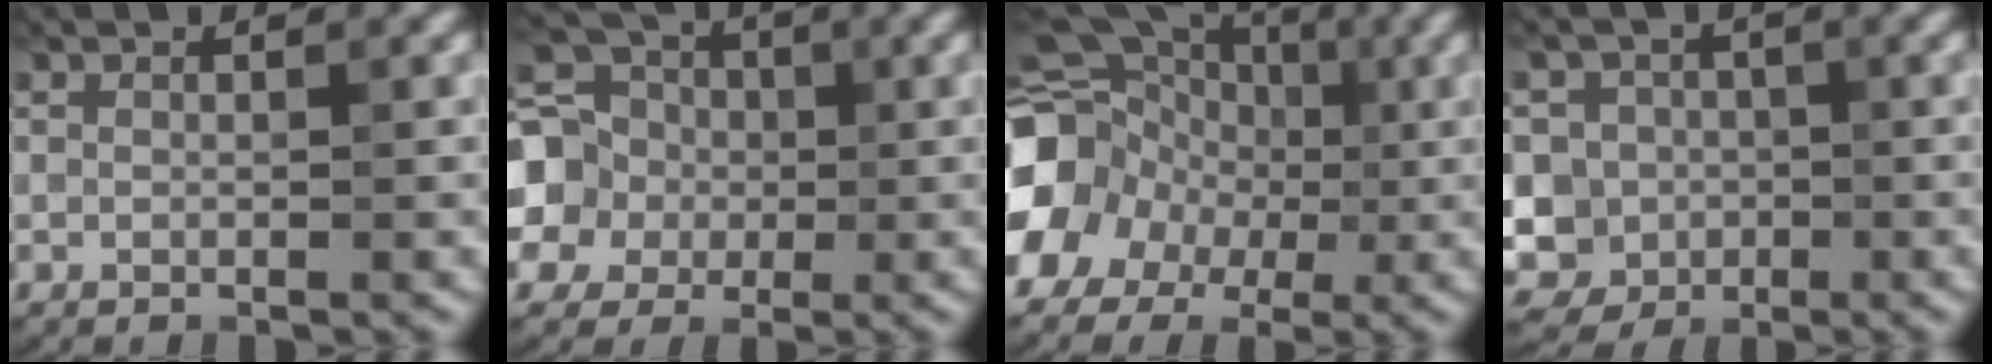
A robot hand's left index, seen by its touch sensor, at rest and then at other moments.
{"total": 10.3, "force": [0.7, 9.3, 4.3], "torque": [-0.120, 0.025, -0.025]}
{"total": 13.1, "force": [-2.5, 11.6, 5.6], "torque": [-0.119, -0.010, -0.073]}
{"total": 8.5, "force": [-1.7, 8.0, 2.4], "torque": [-0.051, 0.026, -0.068]}